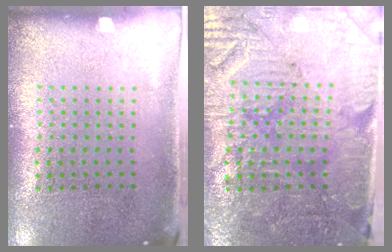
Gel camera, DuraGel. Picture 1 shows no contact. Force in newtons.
{"total": 3.8, "press": 3.5, "slide": 1.4}